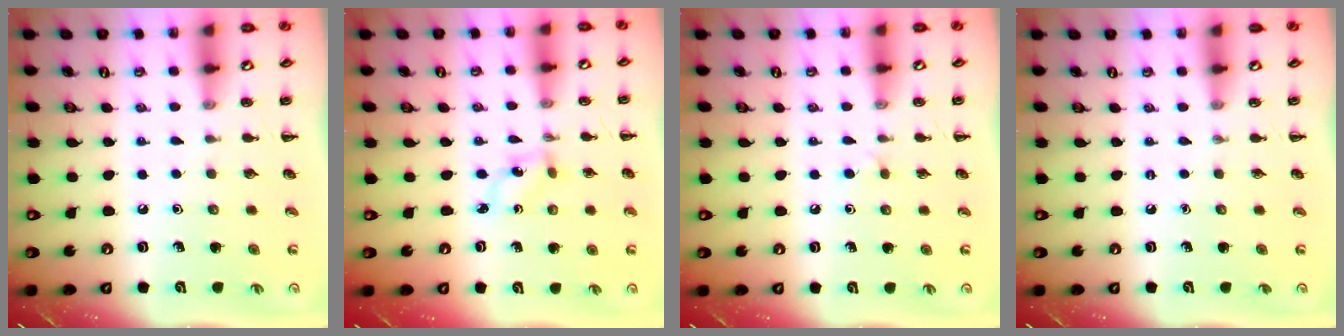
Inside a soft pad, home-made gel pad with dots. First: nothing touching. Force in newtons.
{"total": 1.9, "press": 1.8, "slide": 0.7}
{"total": 2.4, "press": 2.3, "slide": 0.9}
{"total": 0.0}